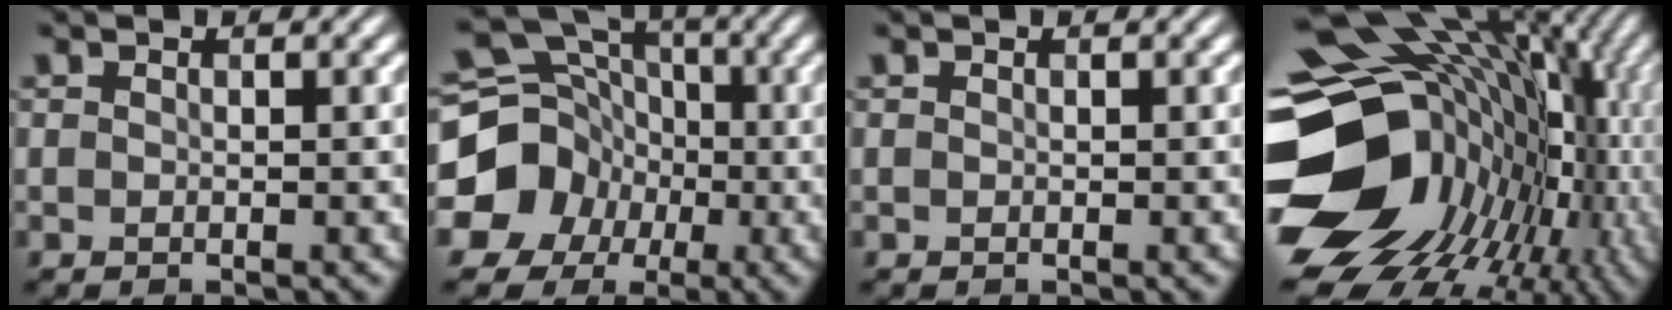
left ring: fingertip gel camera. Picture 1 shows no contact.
{"total": 14.2, "force": [-3.4, 13.2, 3.9], "torque": [-0.111, 0.002, -0.081]}
{"total": 0.0}
{"total": 19.4, "force": [-1.9, 15.4, 11.6], "torque": [-0.210, -0.001, -0.014]}